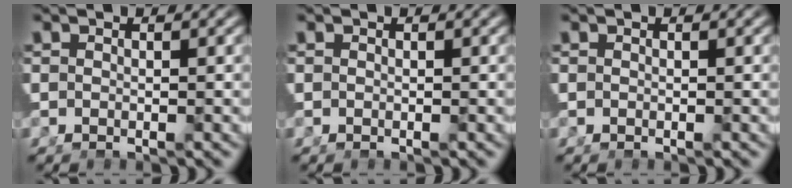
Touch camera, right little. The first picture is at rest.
{"total": 0.0}
{"total": 0.0}